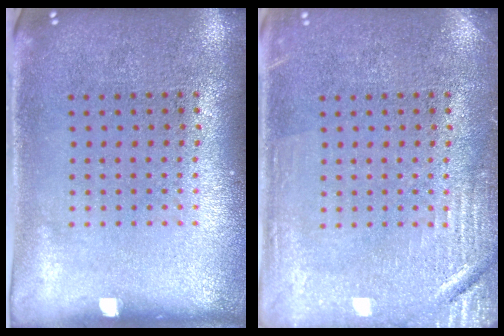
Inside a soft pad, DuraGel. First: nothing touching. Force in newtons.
{"total": 2.9, "press": 2.9, "slide": 0.3}